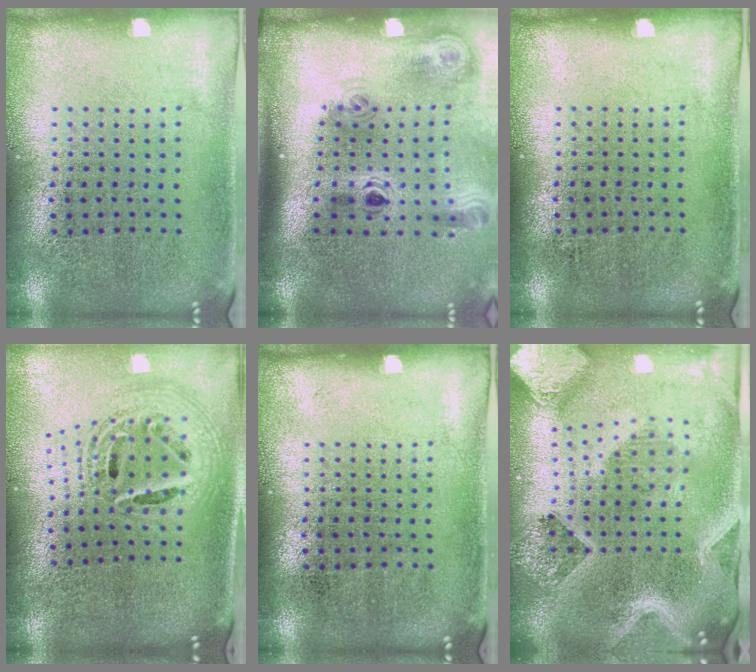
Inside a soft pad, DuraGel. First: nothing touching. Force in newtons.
{"total": 2.1, "press": 1.4, "slide": 1.5}
{"total": 0.0}
{"total": 2.4, "press": 1.8, "slide": 1.6}
{"total": 0.0}
{"total": 4.1, "press": 3.2, "slide": 2.7}